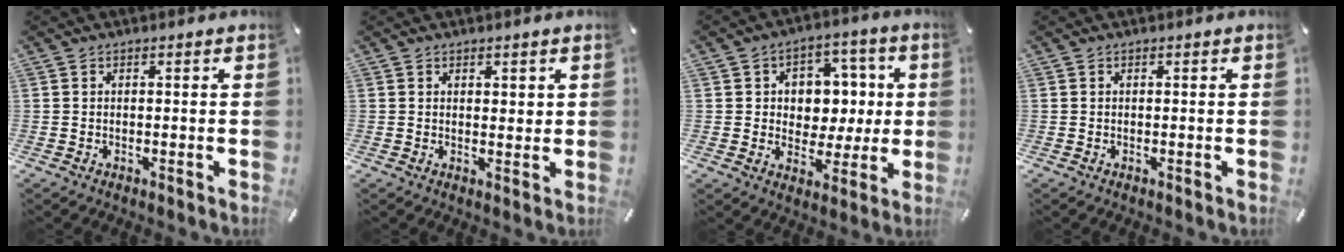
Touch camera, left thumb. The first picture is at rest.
{"total": 1.4, "force": [1.1, 0.9, 0.3], "torque": [0.002, -0.002, 0.018]}
{"total": 8.0, "force": [0.7, 7.6, 2.5], "torque": [-0.033, -0.003, 0.013]}
{"total": 0.0}